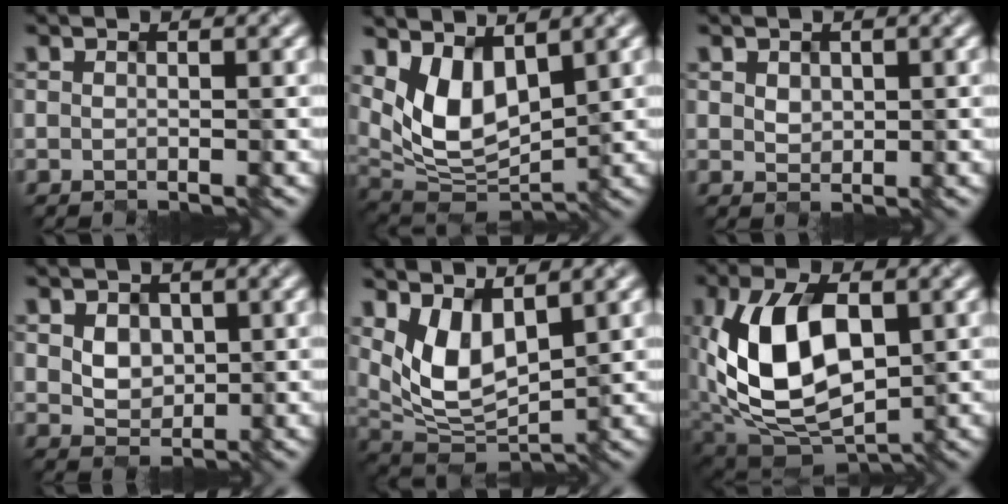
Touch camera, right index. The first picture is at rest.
{"total": 6.5, "force": [2.3, 3.6, 4.8], "torque": [-0.102, -0.016, 0.052]}
{"total": 0.8, "force": [0.4, 0.6, 0.0], "torque": [-0.005, -0.003, 0.021]}
{"total": 2.3, "force": [0.5, 2.0, 1.0], "torque": [-0.027, -0.001, 0.014]}
{"total": 5.8, "force": [2.1, 3.1, 4.4], "torque": [-0.098, -0.016, 0.049]}
{"total": 9.7, "force": [0.3, 5.9, 7.7], "torque": [-0.159, 0.002, 0.010]}